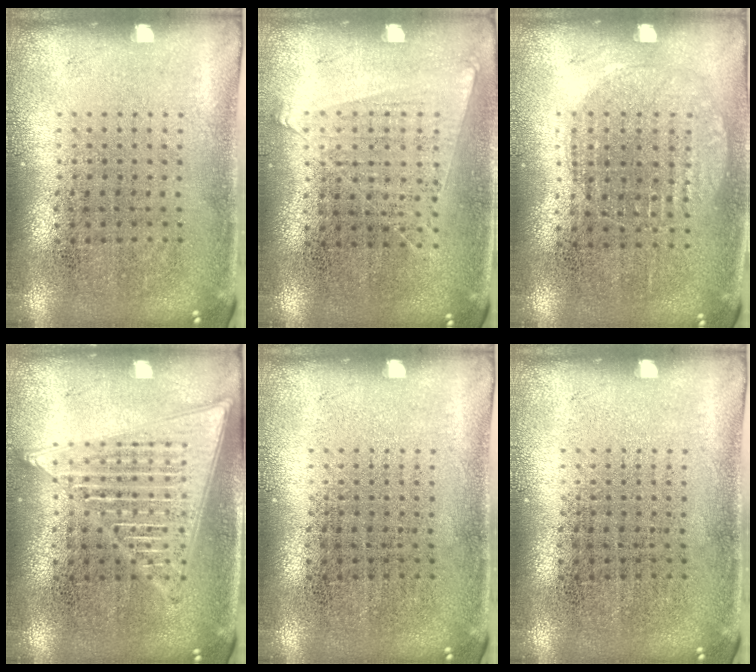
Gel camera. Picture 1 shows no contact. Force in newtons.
{"total": 1.1, "press": 1.0, "slide": 0.4}
{"total": 1.0, "press": 0.9, "slide": 0.3}
{"total": 2.1, "press": 2.1, "slide": 0.2}
{"total": 0.0}
{"total": 0.0}